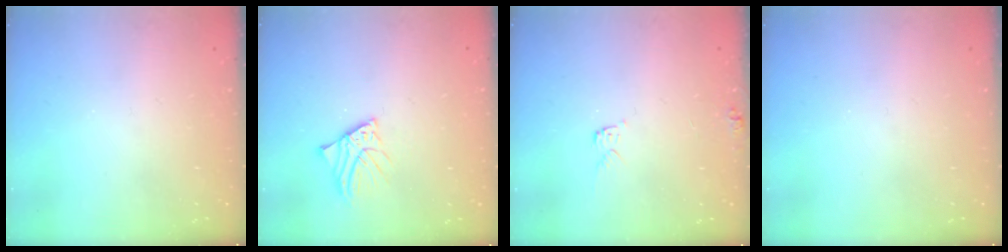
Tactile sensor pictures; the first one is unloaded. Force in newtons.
{"total": 3.7, "press": 3.7, "slide": 0.4}
{"total": 4.3, "press": 4.2, "slide": 0.4}
{"total": 0.0}